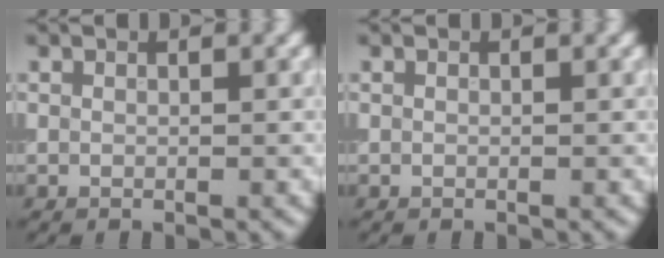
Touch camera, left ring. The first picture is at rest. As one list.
[{"total": 0.0}]